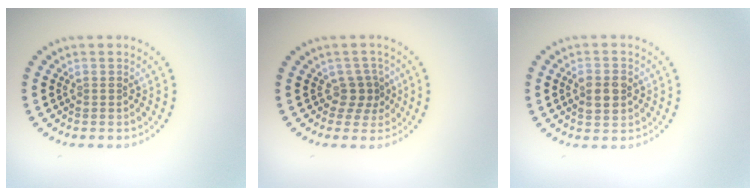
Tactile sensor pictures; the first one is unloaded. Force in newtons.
{"total": 2.0, "press": 1.5, "slide": 1.3}
{"total": 2.9, "press": 2.9, "slide": 0.2}